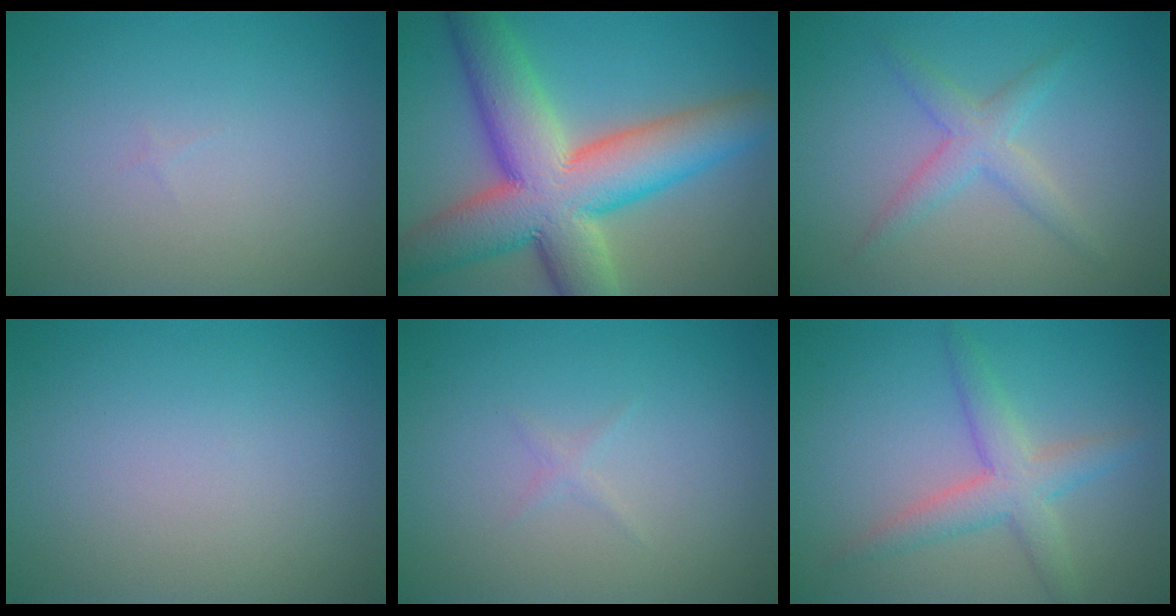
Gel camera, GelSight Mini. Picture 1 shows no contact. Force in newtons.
{"total": 12.8, "press": 12.8, "slide": 0.7}
{"total": 2.6, "press": 2.6, "slide": 0.1}
{"total": 0.0}
{"total": 0.5, "press": 0.5, "slide": 0.0}
{"total": 3.6, "press": 3.6, "slide": 0.1}